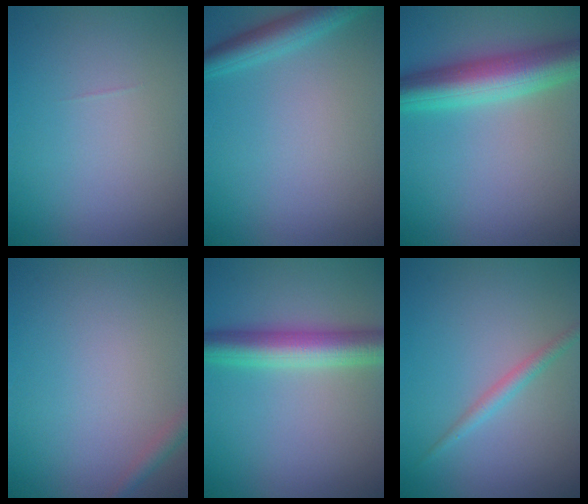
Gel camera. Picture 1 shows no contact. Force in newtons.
{"total": 3.0, "press": 3.0, "slide": 0.2}
{"total": 7.3, "press": 7.3, "slide": 0.2}
{"total": 1.2, "press": 1.2, "slide": 0.0}
{"total": 6.1, "press": 6.1, "slide": 0.1}
{"total": 1.6, "press": 1.6, "slide": 0.1}